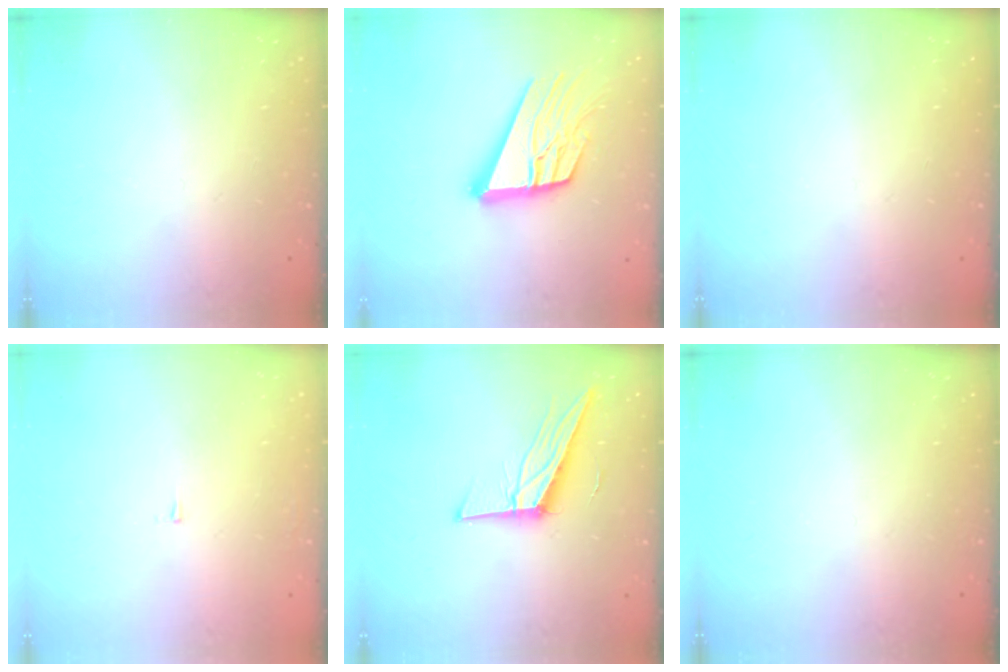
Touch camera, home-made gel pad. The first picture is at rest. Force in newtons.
{"total": 16.5, "press": 16.4, "slide": 1.7}
{"total": 0.0}
{"total": 2.7, "press": 2.7, "slide": 0.2}
{"total": 12.7, "press": 12.6, "slide": 1.7}
{"total": 0.0}